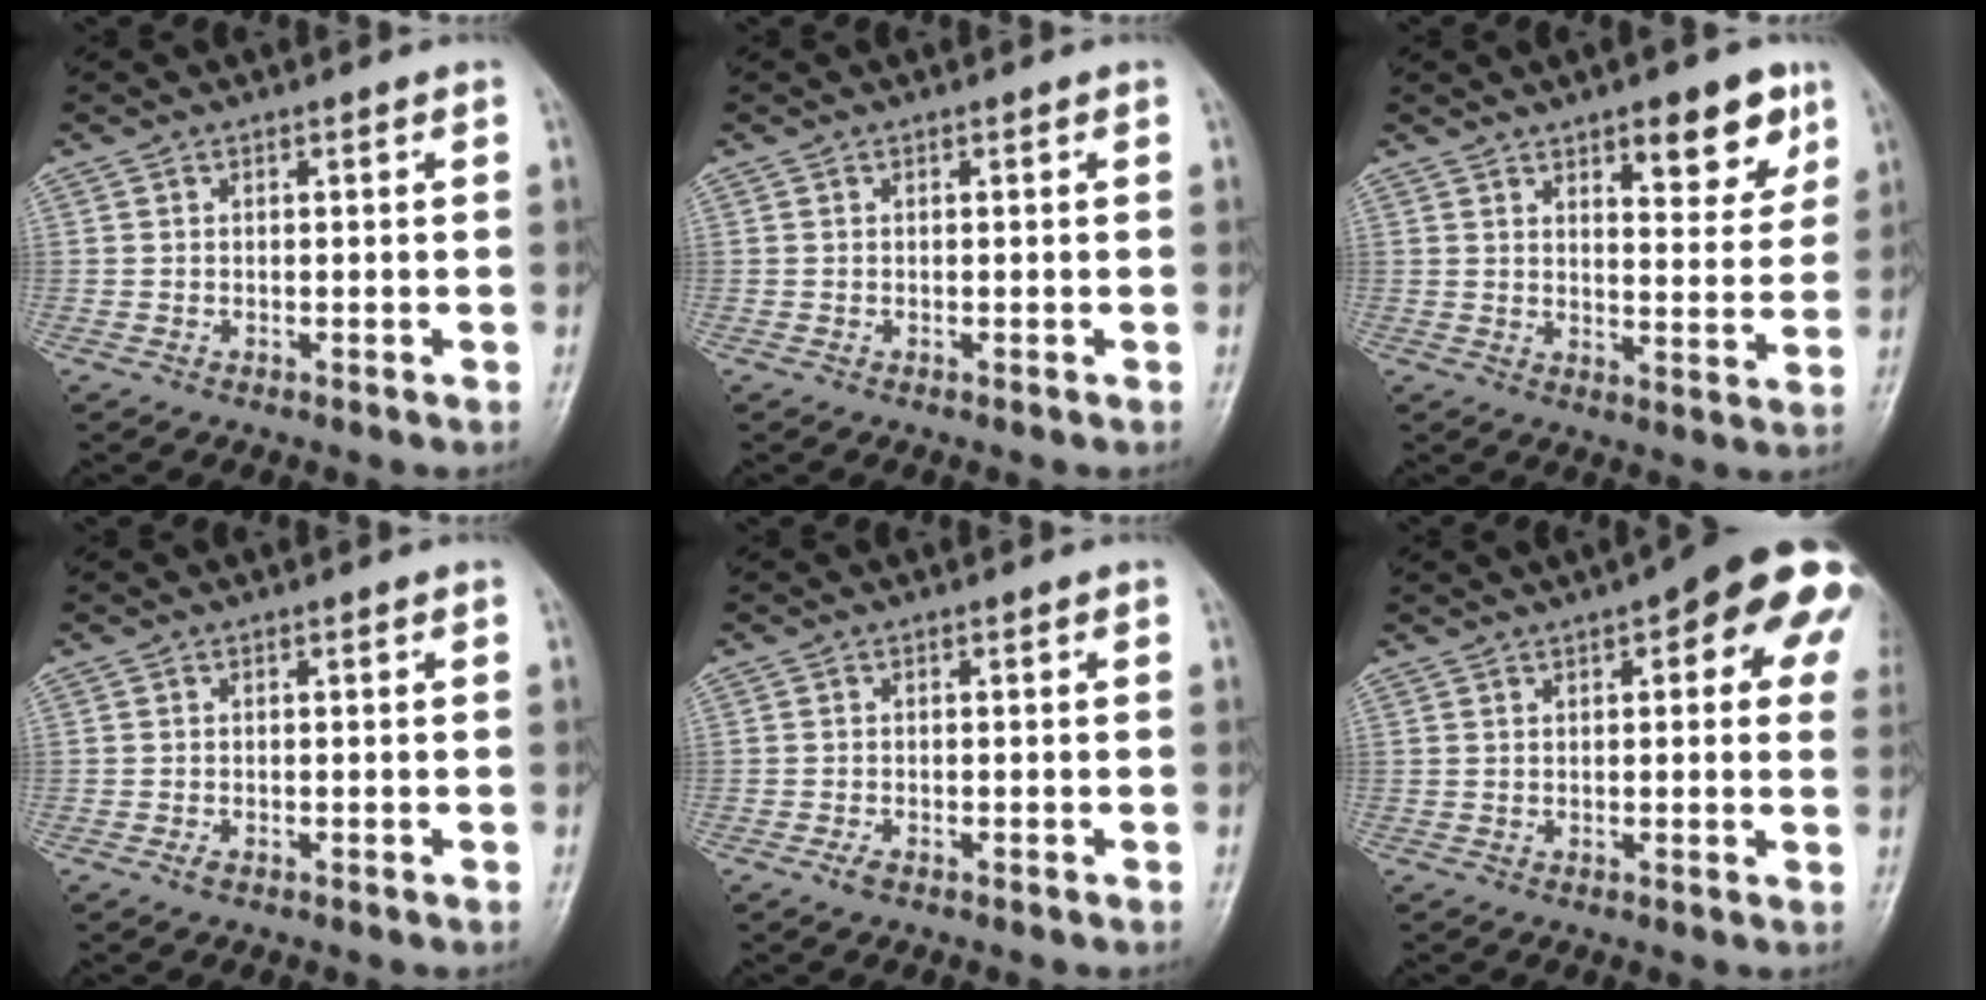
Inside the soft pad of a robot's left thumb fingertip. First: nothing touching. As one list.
[{"total": 0.0}, {"total": 10.1, "force": [6.0, 3.9, 7.1], "torque": [-0.067, -0.033, 0.085]}, {"total": 0.8, "force": [-0.6, 0.3, 0.5], "torque": [-0.016, 0.003, -0.011]}, {"total": 1.3, "force": [-1.0, 0.6, 0.7], "torque": [-0.023, 0.004, -0.019]}, {"total": 16.2, "force": [6.2, 5.9, 13.8], "torque": [-0.148, 0.007, 0.065]}]